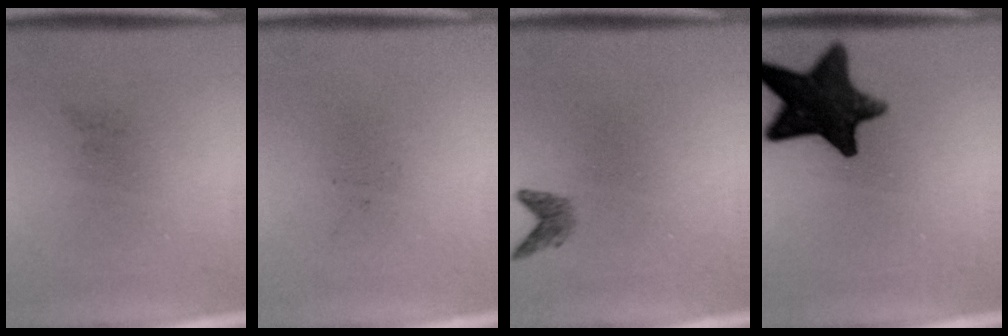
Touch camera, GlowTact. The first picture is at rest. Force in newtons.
{"total": 0.0}
{"total": 1.5}
{"total": 14.3}